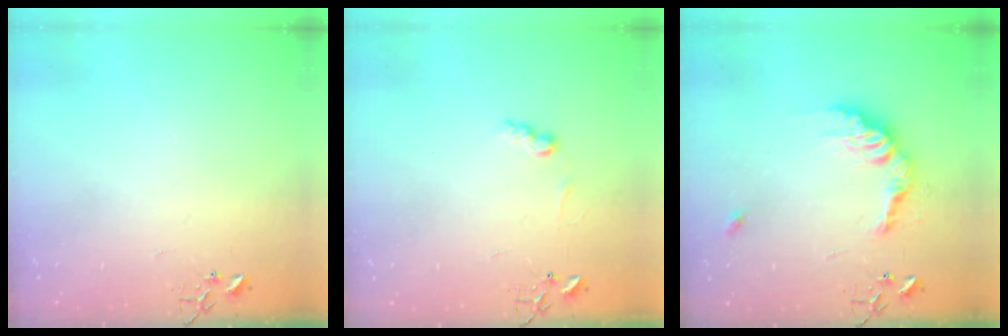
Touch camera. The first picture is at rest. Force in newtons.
{"total": 6.2, "press": 6.1, "slide": 0.9}
{"total": 15.2, "press": 15.2, "slide": 0.9}